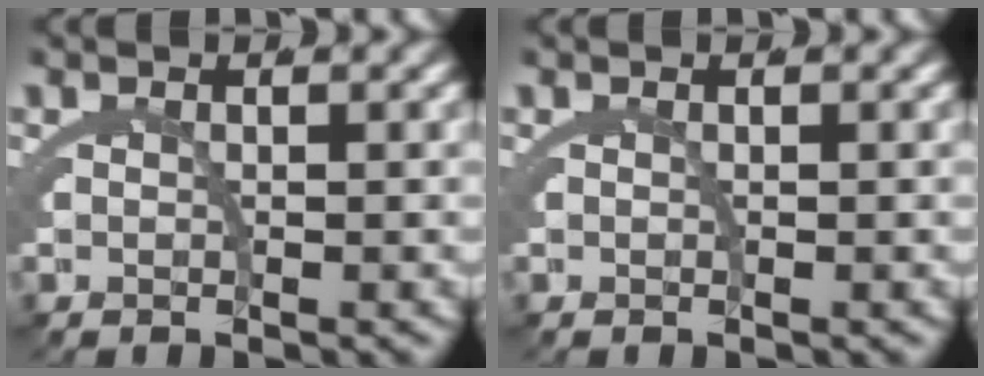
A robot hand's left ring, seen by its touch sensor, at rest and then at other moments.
{"total": 0.0}